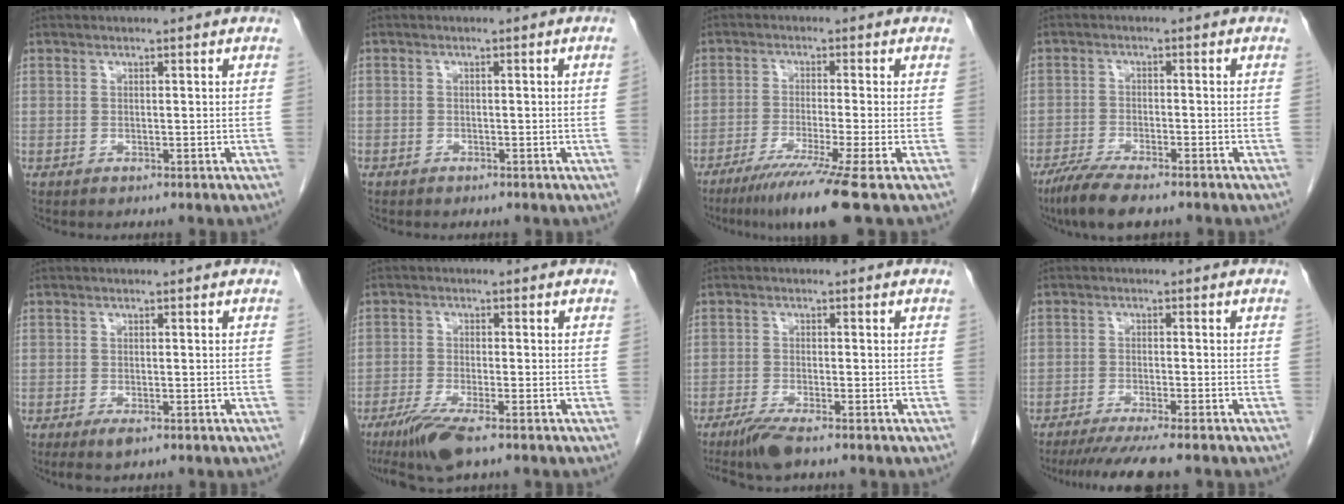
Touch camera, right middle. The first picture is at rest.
{"total": 0.6, "force": [-0.3, -0.2, 0.5], "torque": [-0.007, 0.003, -0.006]}
{"total": 9.0, "force": [-6.1, -2.2, 6.2], "torque": [-0.099, -0.034, -0.104]}
{"total": 7.4, "force": [-5.7, 1.3, 4.5], "torque": [-0.080, -0.017, -0.095]}
{"total": 2.0, "force": [-1.2, 0.7, 1.5], "torque": [-0.029, -0.004, -0.016]}
{"total": 6.5, "force": [-4.4, 0.5, 4.7], "torque": [-0.092, -0.018, -0.081]}
{"total": 4.3, "force": [-3.3, 0.3, 2.8], "torque": [-0.057, -0.011, -0.061]}
{"total": 8.7, "force": [-7.3, -0.3, 4.7], "torque": [-0.058, -0.023, -0.114]}